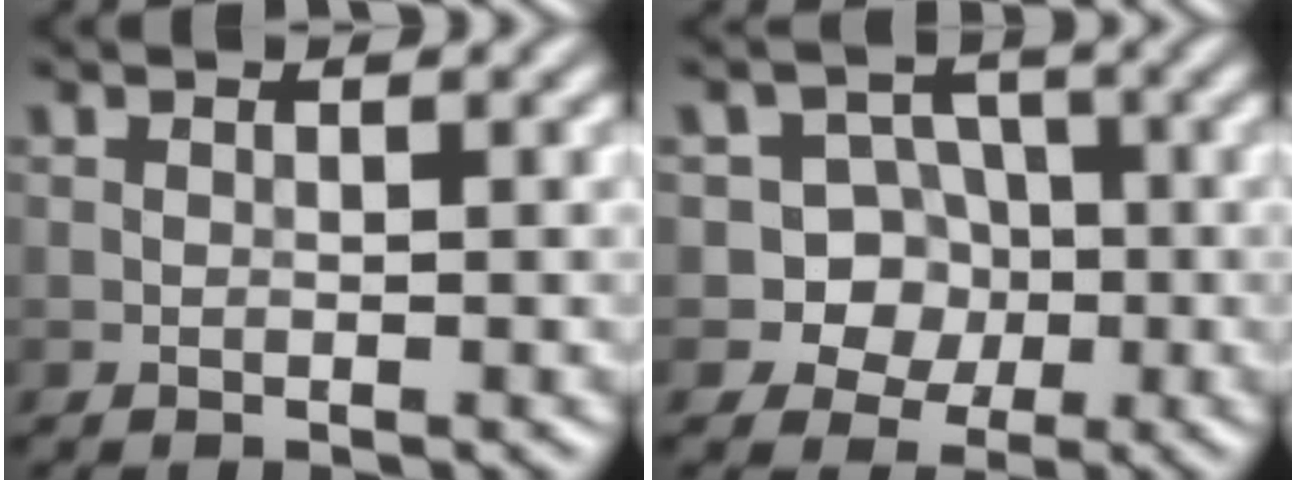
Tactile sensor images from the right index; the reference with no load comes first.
{"total": 6.3, "force": [-1.5, 6.0, 1.4], "torque": [-0.007, 0.022, -0.048]}